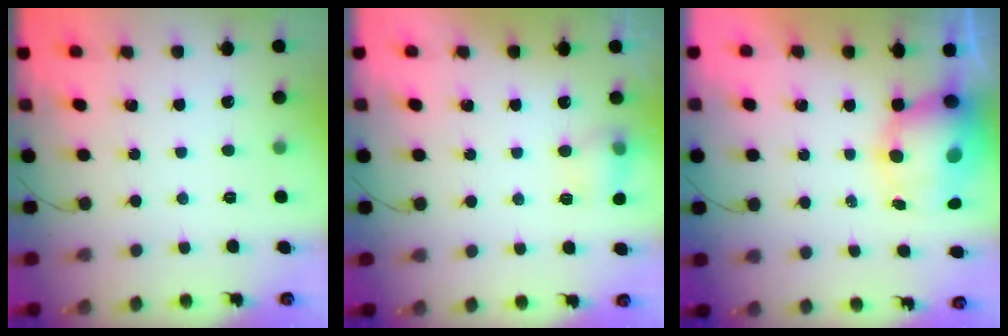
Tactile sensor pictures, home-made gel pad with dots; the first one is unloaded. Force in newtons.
{"total": 7.5, "press": 7.2, "slide": 1.8}
{"total": 10.7, "press": 10.4, "slide": 2.9}